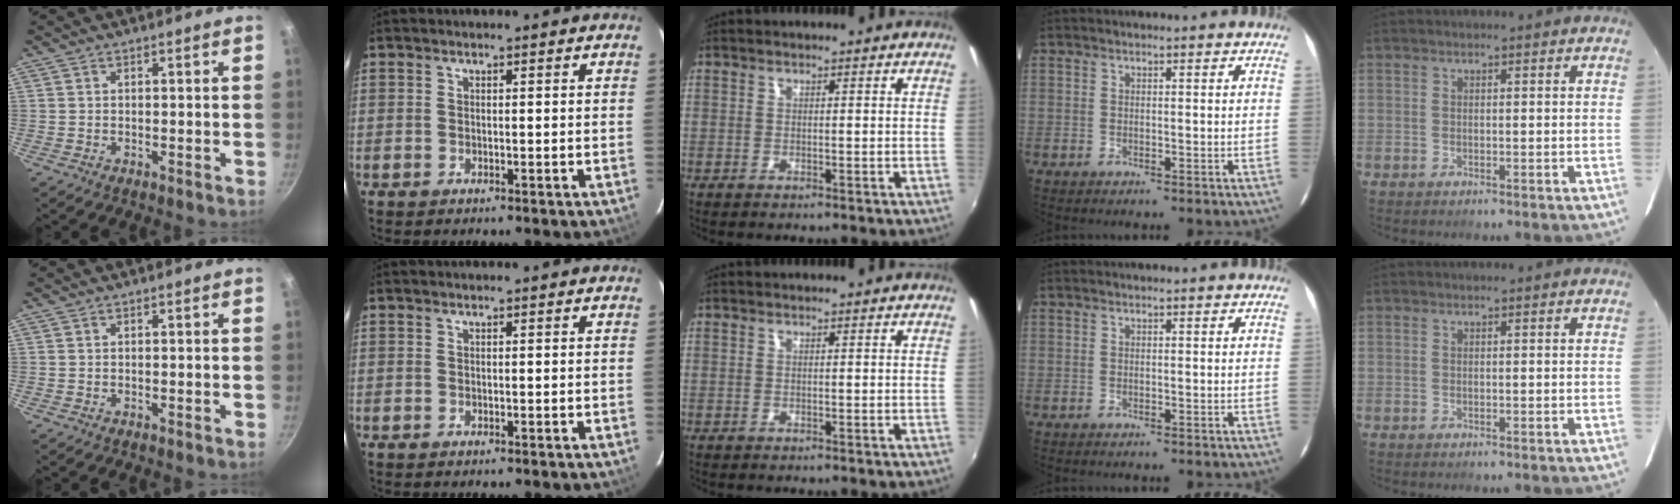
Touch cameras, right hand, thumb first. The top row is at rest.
{}